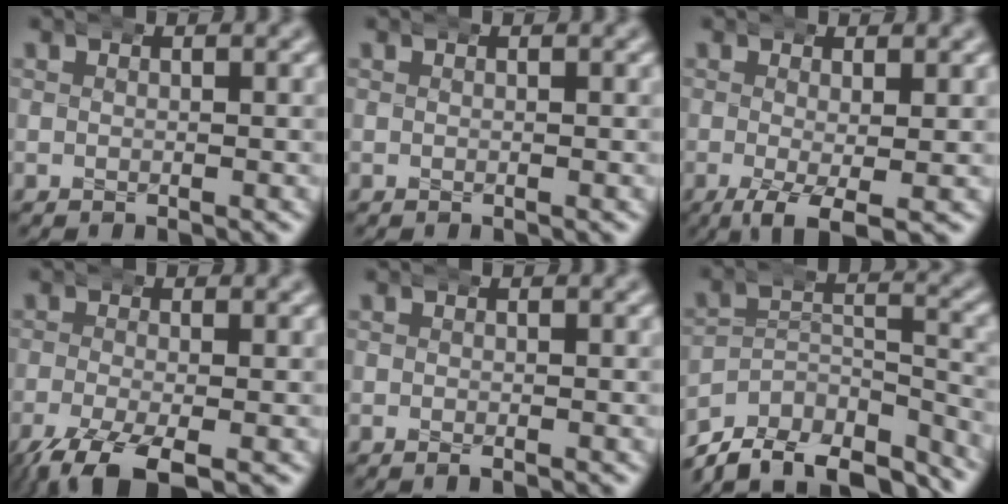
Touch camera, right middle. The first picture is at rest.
{"total": 0.0}
{"total": 4.1, "force": [-2.6, 1.0, 3.1], "torque": [-0.066, -0.029, -0.027]}
{"total": 6.0, "force": [-4.2, 2.1, 3.7], "torque": [-0.075, -0.029, -0.053]}
{"total": 0.7, "force": [-0.5, 0.2, 0.5], "torque": [-0.008, -0.004, -0.007]}
{"total": 13.9, "force": [-11.7, 6.1, 4.5], "torque": [-0.054, -0.040, -0.177]}